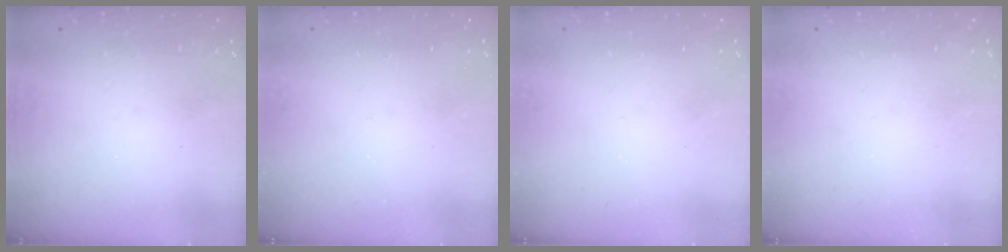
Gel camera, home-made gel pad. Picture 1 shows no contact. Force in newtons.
{"total": 1.7, "press": 1.7, "slide": 0.2}
{"total": 0.0}
{"total": 0.0}